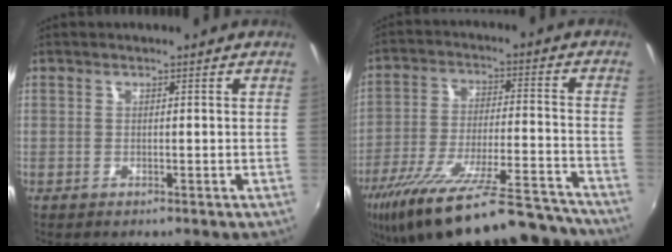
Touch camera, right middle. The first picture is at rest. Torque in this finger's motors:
{"motor_torque": [1.09, -1.04, 0.64, 0.21]}